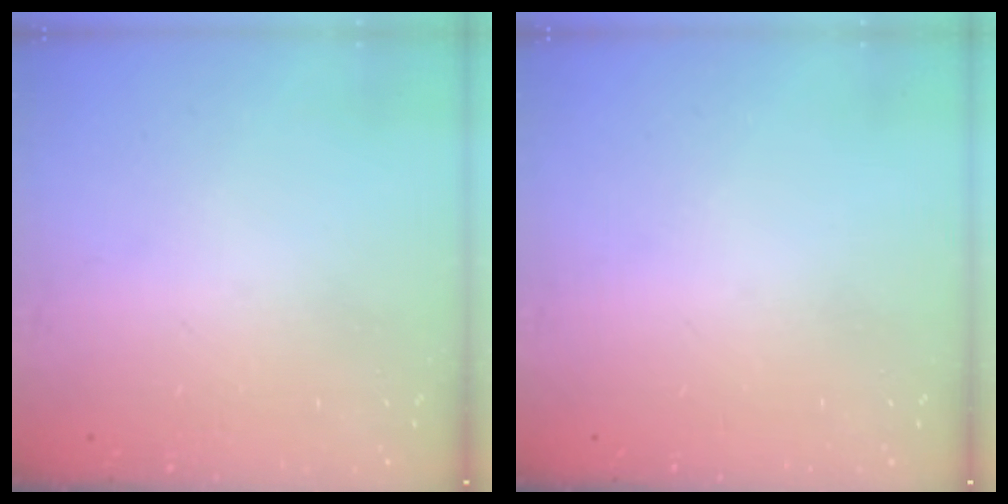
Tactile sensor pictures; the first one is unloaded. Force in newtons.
{"total": 0.0}